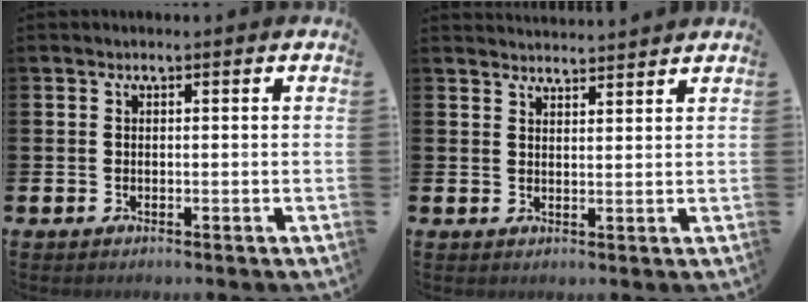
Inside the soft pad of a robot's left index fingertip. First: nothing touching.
{"total": 2.9, "force": [2.9, -0.1, -0.1], "torque": [0.002, -0.019, 0.052]}